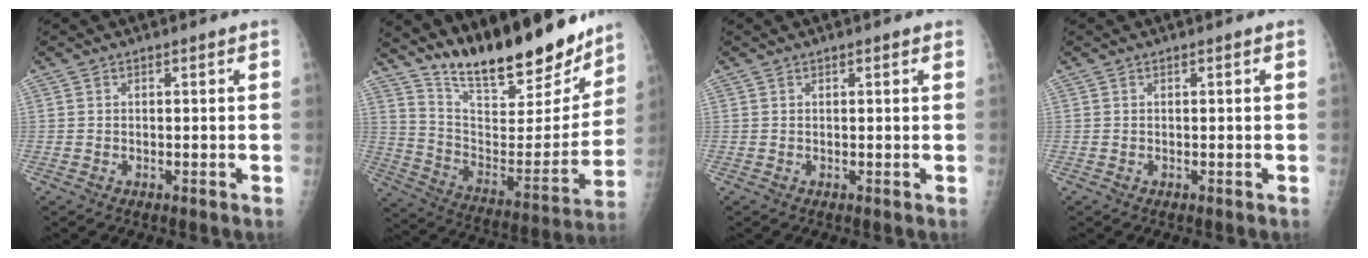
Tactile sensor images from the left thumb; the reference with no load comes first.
{"total": 23.9, "force": [19.7, 7.1, 11.5], "torque": [-0.145, -0.103, 0.314]}
{"total": 0.7, "force": [0.5, 0.2, 0.5], "torque": [-0.007, -0.001, 0.005]}
{"total": 0.0}